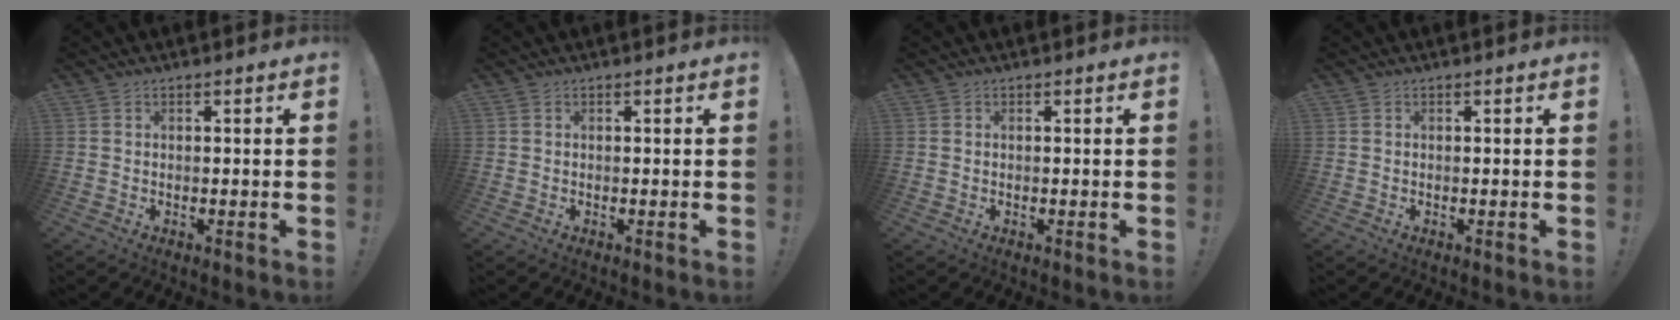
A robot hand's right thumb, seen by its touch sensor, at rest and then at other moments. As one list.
[{"total": 0.0}, {"total": 0.0}, {"total": 0.0}]